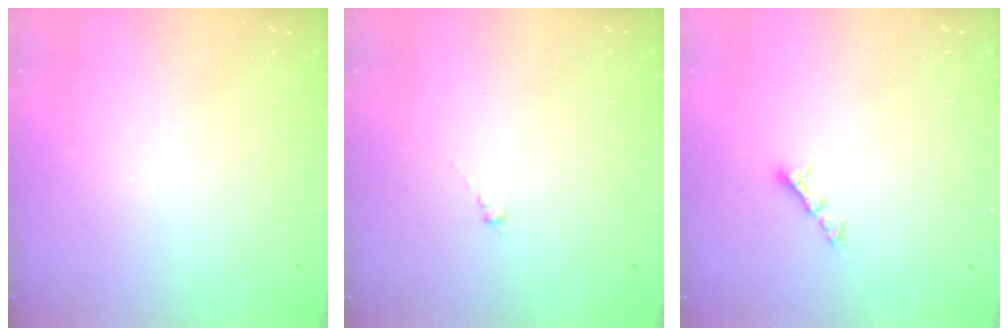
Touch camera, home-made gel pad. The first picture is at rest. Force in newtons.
{"total": 0.0}
{"total": 3.6, "press": 3.6, "slide": 0.2}